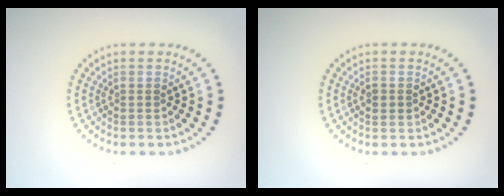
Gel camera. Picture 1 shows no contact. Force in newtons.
{"total": 1.2, "press": 1.1, "slide": 0.2}